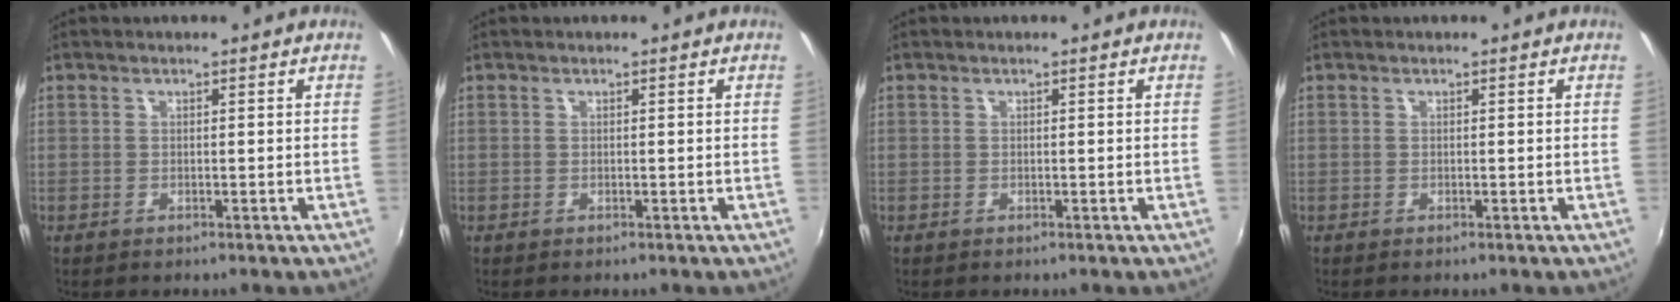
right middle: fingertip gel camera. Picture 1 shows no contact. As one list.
[{"total": 0.0}, {"total": 0.0}, {"total": 0.0}]